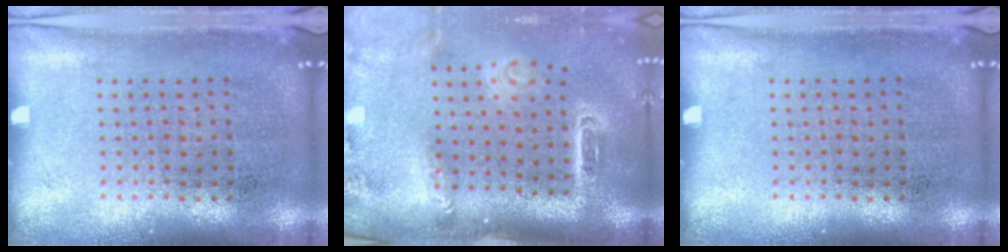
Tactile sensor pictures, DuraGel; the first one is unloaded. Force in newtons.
{"total": 2.9, "press": 2.1, "slide": 2.0}
{"total": 0.0}